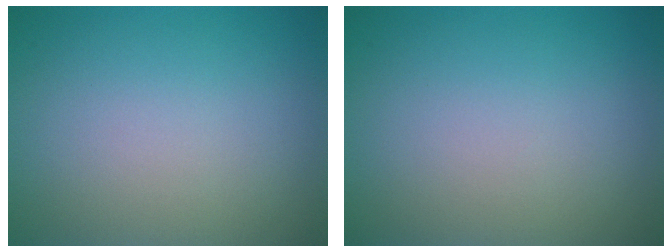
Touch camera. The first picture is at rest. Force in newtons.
{"total": 0.0}